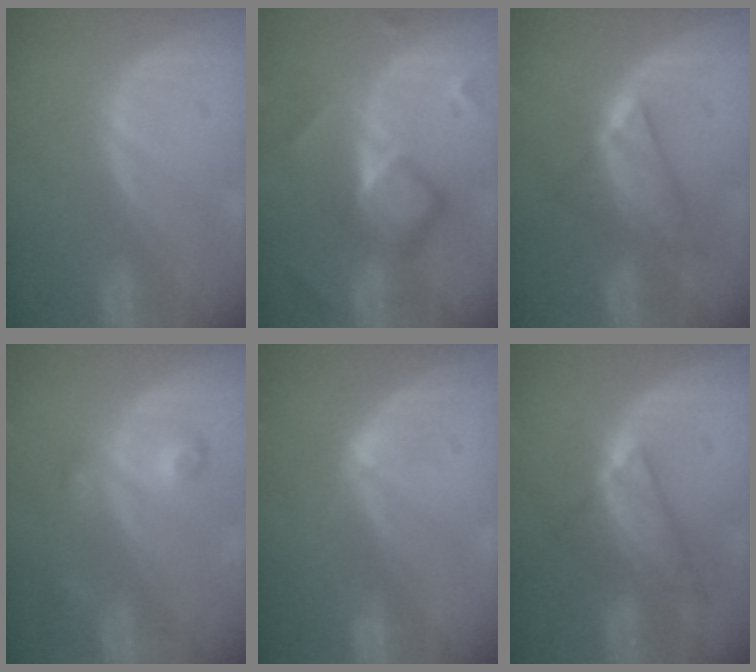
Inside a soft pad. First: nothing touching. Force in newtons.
{"total": 7.7, "press": 7.7, "slide": 0.4}
{"total": 5.9, "press": 5.9, "slide": 0.8}
{"total": 3.8, "press": 3.4, "slide": 1.7}
{"total": 1.7, "press": 1.7, "slide": 0.2}
{"total": 7.0, "press": 6.6, "slide": 2.5}